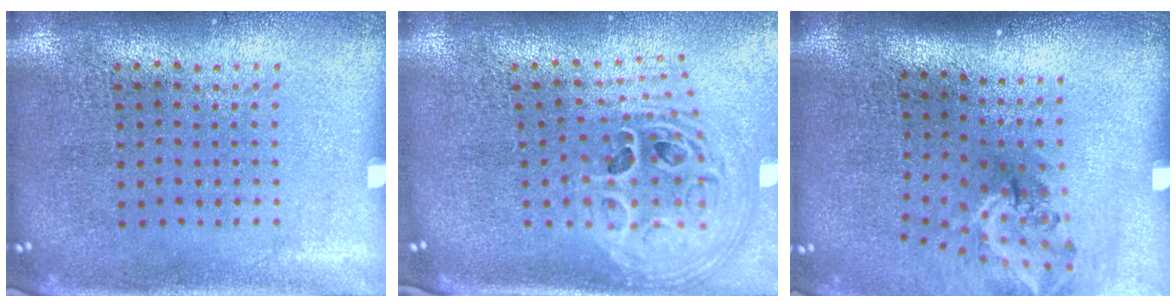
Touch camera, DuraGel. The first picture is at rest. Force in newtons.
{"total": 3.0, "press": 2.0, "slide": 2.2}
{"total": 1.9, "press": 1.3, "slide": 1.4}